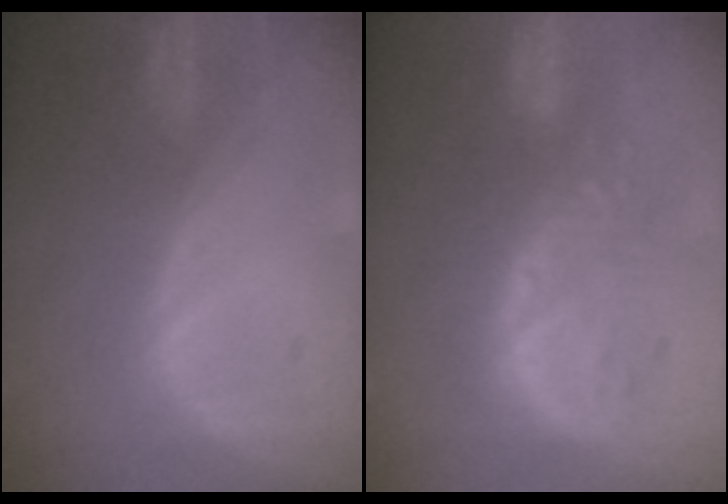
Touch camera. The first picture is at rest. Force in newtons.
{"total": 9.2, "press": 8.4, "slide": 3.9}